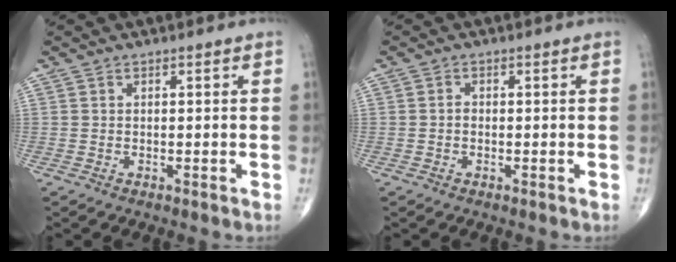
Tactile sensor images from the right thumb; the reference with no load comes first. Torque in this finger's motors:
{"motor_torque": [-0.36, -0.16, 0.30, -0.05, -0.01]}